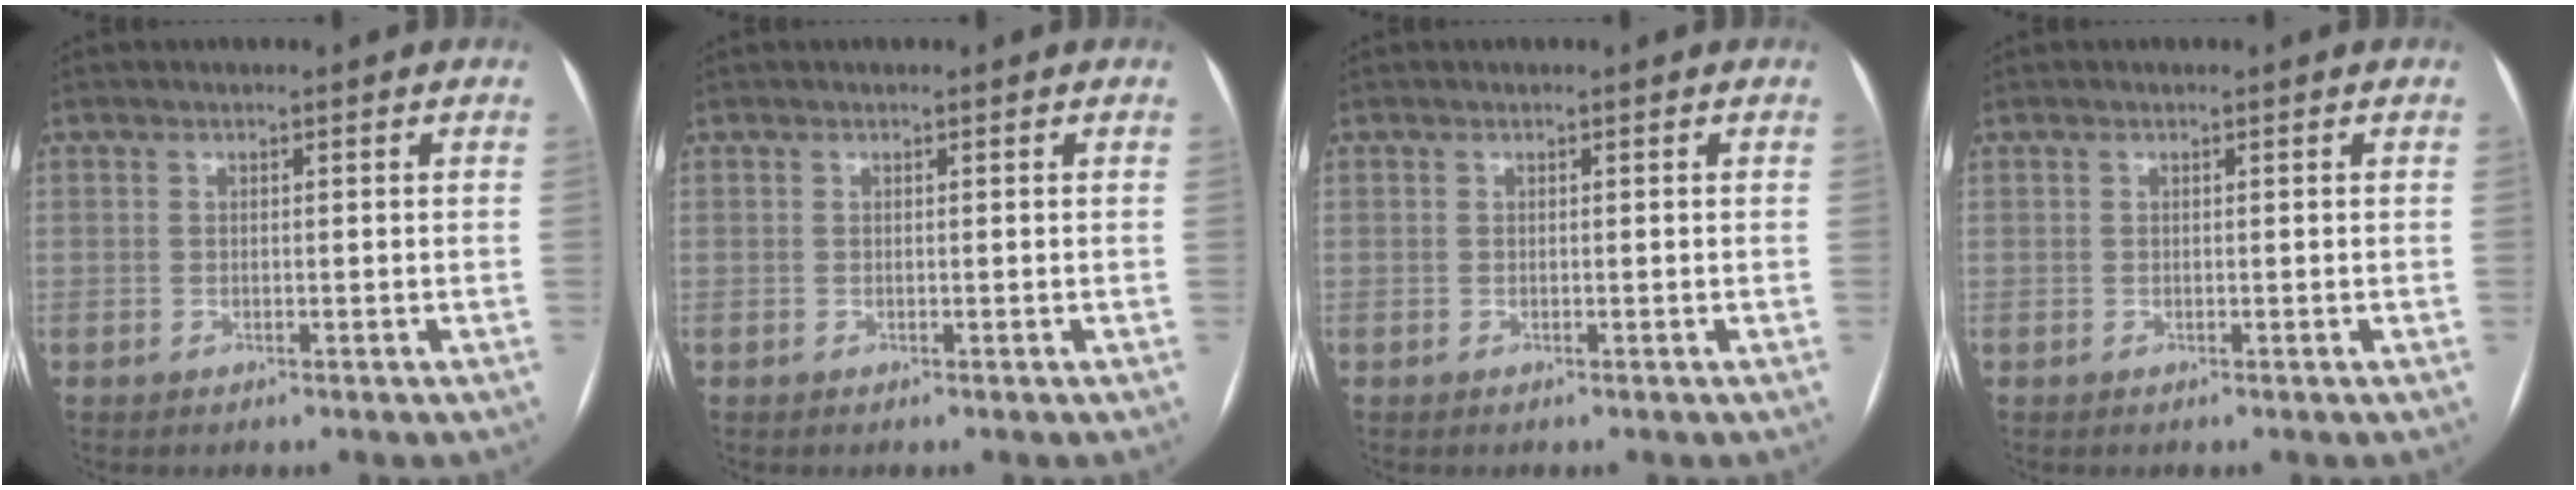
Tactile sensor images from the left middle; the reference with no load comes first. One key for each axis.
{"total": 0.0}
{"total": 0.0}
{"total": 0.0}